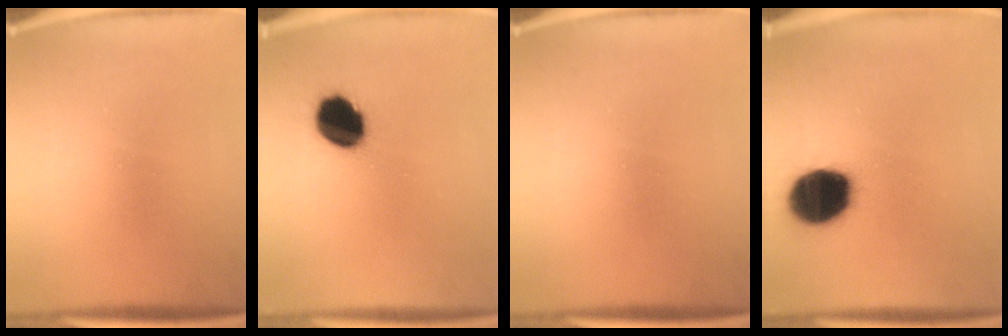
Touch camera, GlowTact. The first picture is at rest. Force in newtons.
{"total": 11.7}
{"total": 0.0}
{"total": 18.1}